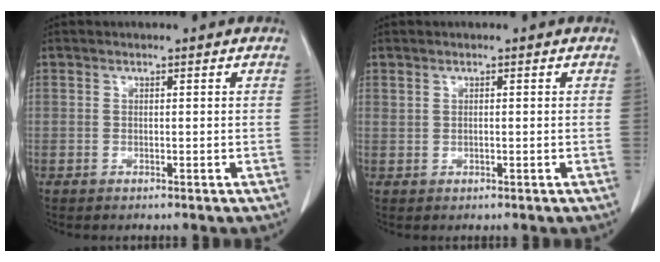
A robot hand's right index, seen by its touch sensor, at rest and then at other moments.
{"total": 0.8, "force": [0.2, 0.5, 0.6], "torque": [-0.019, 0.006, 0.007]}